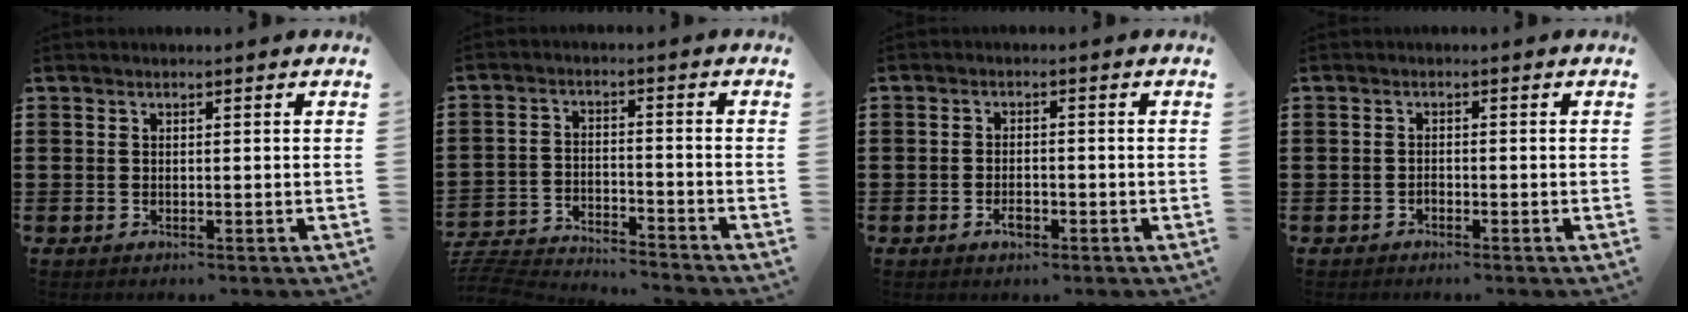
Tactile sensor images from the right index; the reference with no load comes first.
{"total": 4.4, "force": [-4.4, 0.1, 0.4], "torque": [-0.024, -0.004, -0.097]}
{"total": 2.5, "force": [-1.1, 1.2, 1.9], "torque": [-0.036, 0.004, -0.021]}
{"total": 0.7, "force": [-0.6, 0.3, 0.1], "torque": [-0.006, -0.002, -0.012]}